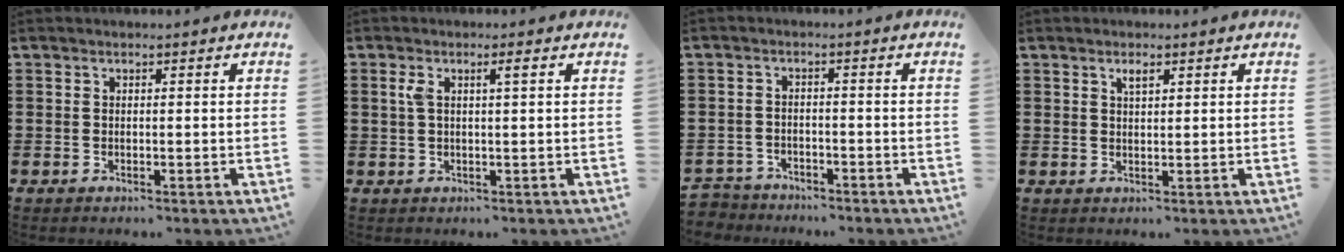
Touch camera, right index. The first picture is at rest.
{"total": 2.5, "force": [0.7, 0.3, 2.4], "torque": [-0.047, 0.002, 0.010]}
{"total": 2.6, "force": [-2.5, 0.7, -0.4], "torque": [0.000, 0.000, -0.057]}
{"total": 1.4, "force": [0.8, 0.4, 1.1], "torque": [-0.023, 0.002, 0.013]}